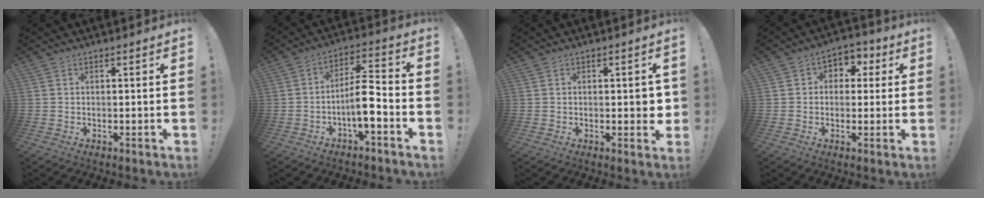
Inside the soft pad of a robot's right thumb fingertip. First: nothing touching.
{"total": 10.7, "force": [-3.4, 3.6, 9.5], "torque": [-0.168, 0.018, -0.063]}
{"total": 2.8, "force": [0.0, 1.8, 2.2], "torque": [-0.028, 0.006, 0.000]}
{"total": 5.4, "force": [-0.3, 5.0, 2.2], "torque": [-0.020, 0.011, -0.006]}